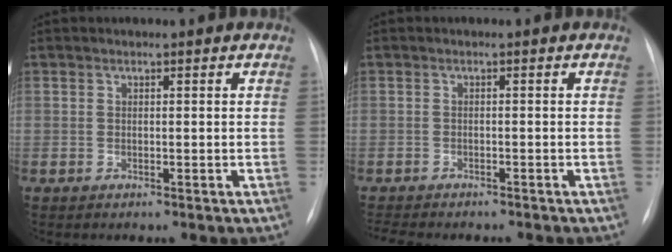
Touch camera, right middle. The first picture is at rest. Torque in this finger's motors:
{"motor_torque": [0.10, -0.10, 0.02, 0.01]}